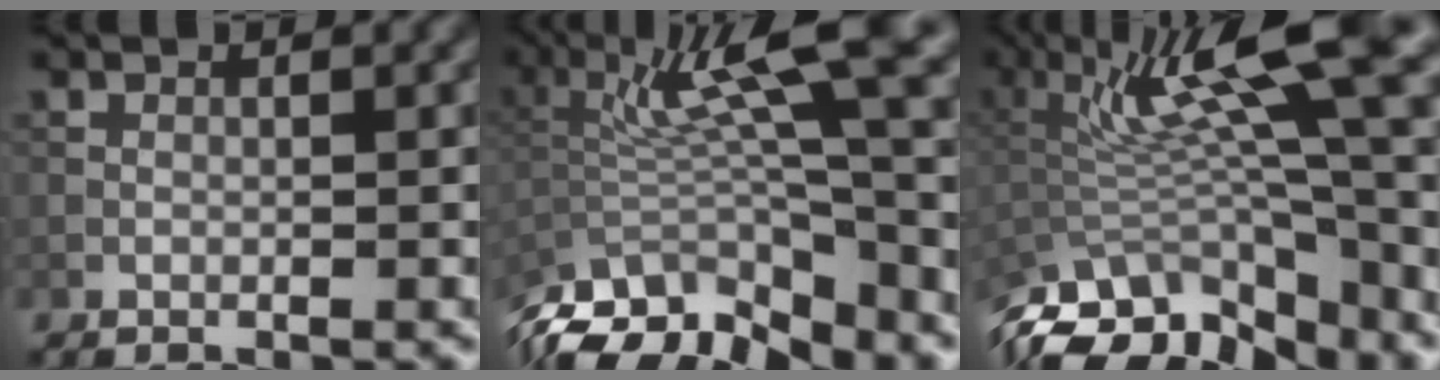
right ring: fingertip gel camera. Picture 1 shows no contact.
{"total": 11.3, "force": [-2.5, 3.8, 10.4], "torque": [-0.191, 0.002, -0.029]}
{"total": 12.9, "force": [-0.4, 4.9, 11.9], "torque": [-0.221, 0.007, 0.011]}